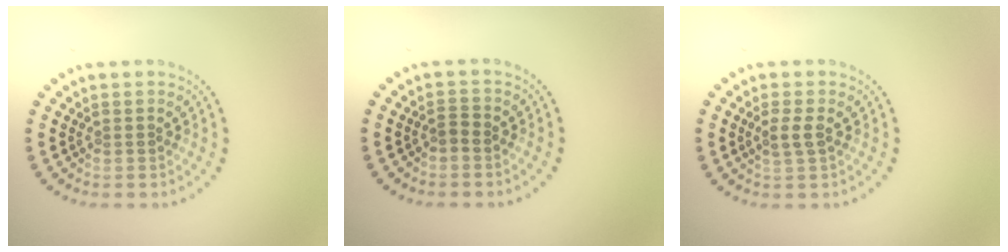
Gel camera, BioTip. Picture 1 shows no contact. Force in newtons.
{"total": 0.9, "press": 0.7, "slide": 0.5}
{"total": 1.6, "press": 1.5, "slide": 0.5}